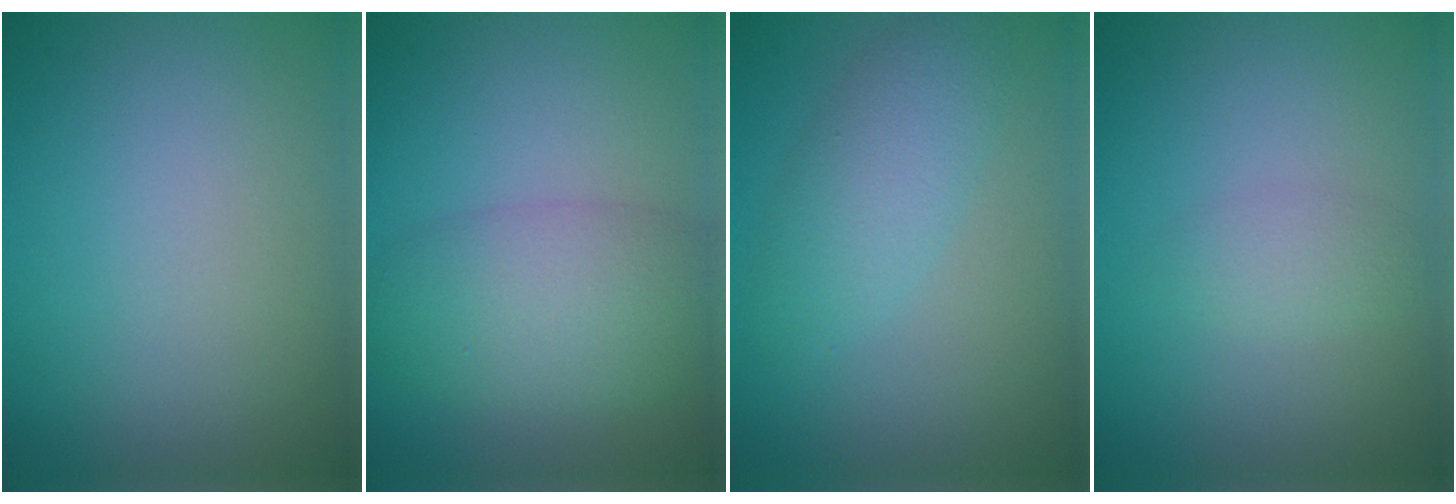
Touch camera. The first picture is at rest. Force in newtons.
{"total": 5.7, "press": 5.7, "slide": 0.3}
{"total": 3.4, "press": 3.4, "slide": 0.1}
{"total": 1.5, "press": 1.5, "slide": 0.0}